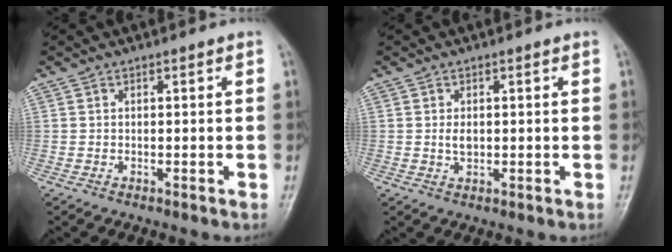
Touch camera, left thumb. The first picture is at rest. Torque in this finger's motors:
{"motor_torque": [-0.42, 0.58, 0.43, 0.01, 0.00]}